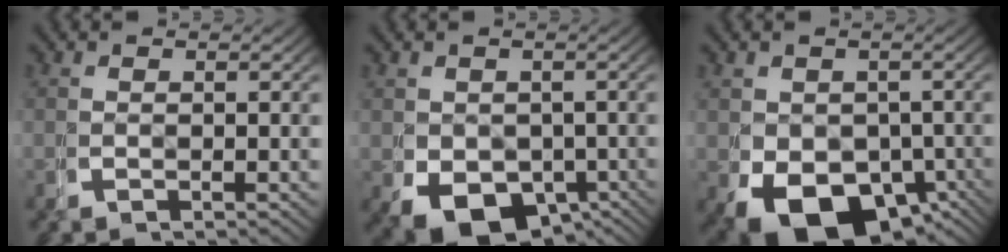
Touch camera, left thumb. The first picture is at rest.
{"total": 7.5, "force": [-3.8, 5.0, 4.0], "torque": [-0.062, -0.035, -0.038]}
{"total": 11.0, "force": [-5.0, 7.1, 6.7], "torque": [-0.117, -0.059, -0.049]}